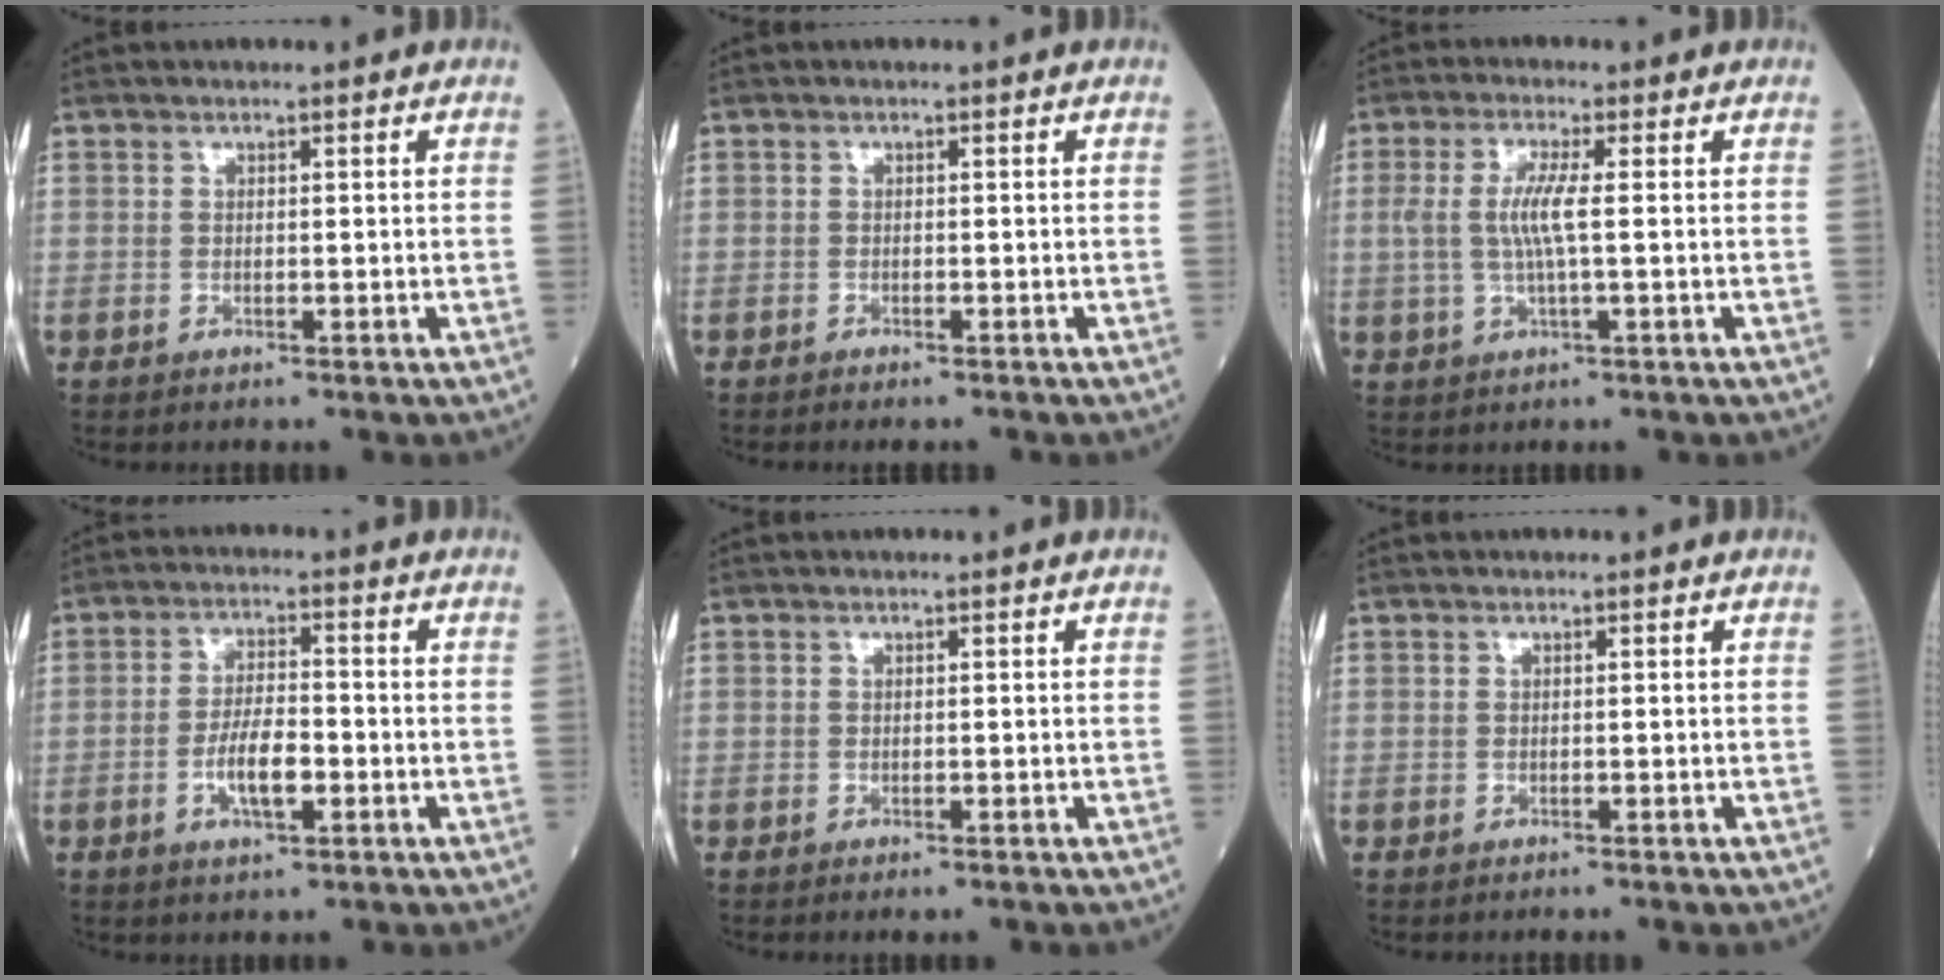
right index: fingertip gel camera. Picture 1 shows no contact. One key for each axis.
{"total": 1.8, "fx": -1.6, "fy": 0.3, "fz": 0.7, "tx": -0.006, "ty": -0.003, "tz": -0.020}
{"total": 5.3, "fx": 0.3, "fy": 0.6, "fz": 5.3, "tx": -0.116, "ty": 0.007, "tz": 0.005}
{"total": 6.0, "fx": -1.9, "fy": 1.8, "fz": 5.4, "tx": -0.102, "ty": 0.004, "tz": -0.035}
{"total": 1.3, "fx": -1.0, "fy": 0.3, "fz": 0.8, "tx": -0.005, "ty": -0.002, "tz": -0.012}
{"total": 1.0, "fx": -0.8, "fy": 0.1, "fz": 0.4, "tx": -0.005, "ty": -0.001, "tz": -0.011}